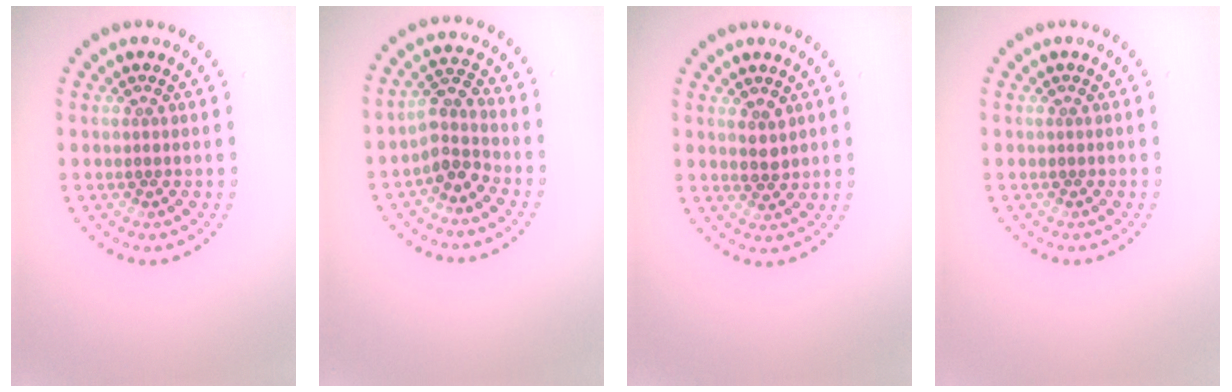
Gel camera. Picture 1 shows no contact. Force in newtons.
{"total": 2.7, "press": 2.1, "slide": 1.7}
{"total": 1.5, "press": 1.4, "slide": 0.5}
{"total": 0.0}